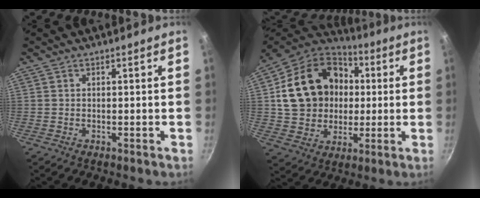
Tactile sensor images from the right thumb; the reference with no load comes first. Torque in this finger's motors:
{"motor_torque": [0.99, 4.02, 1.56, -0.12, 0.18]}